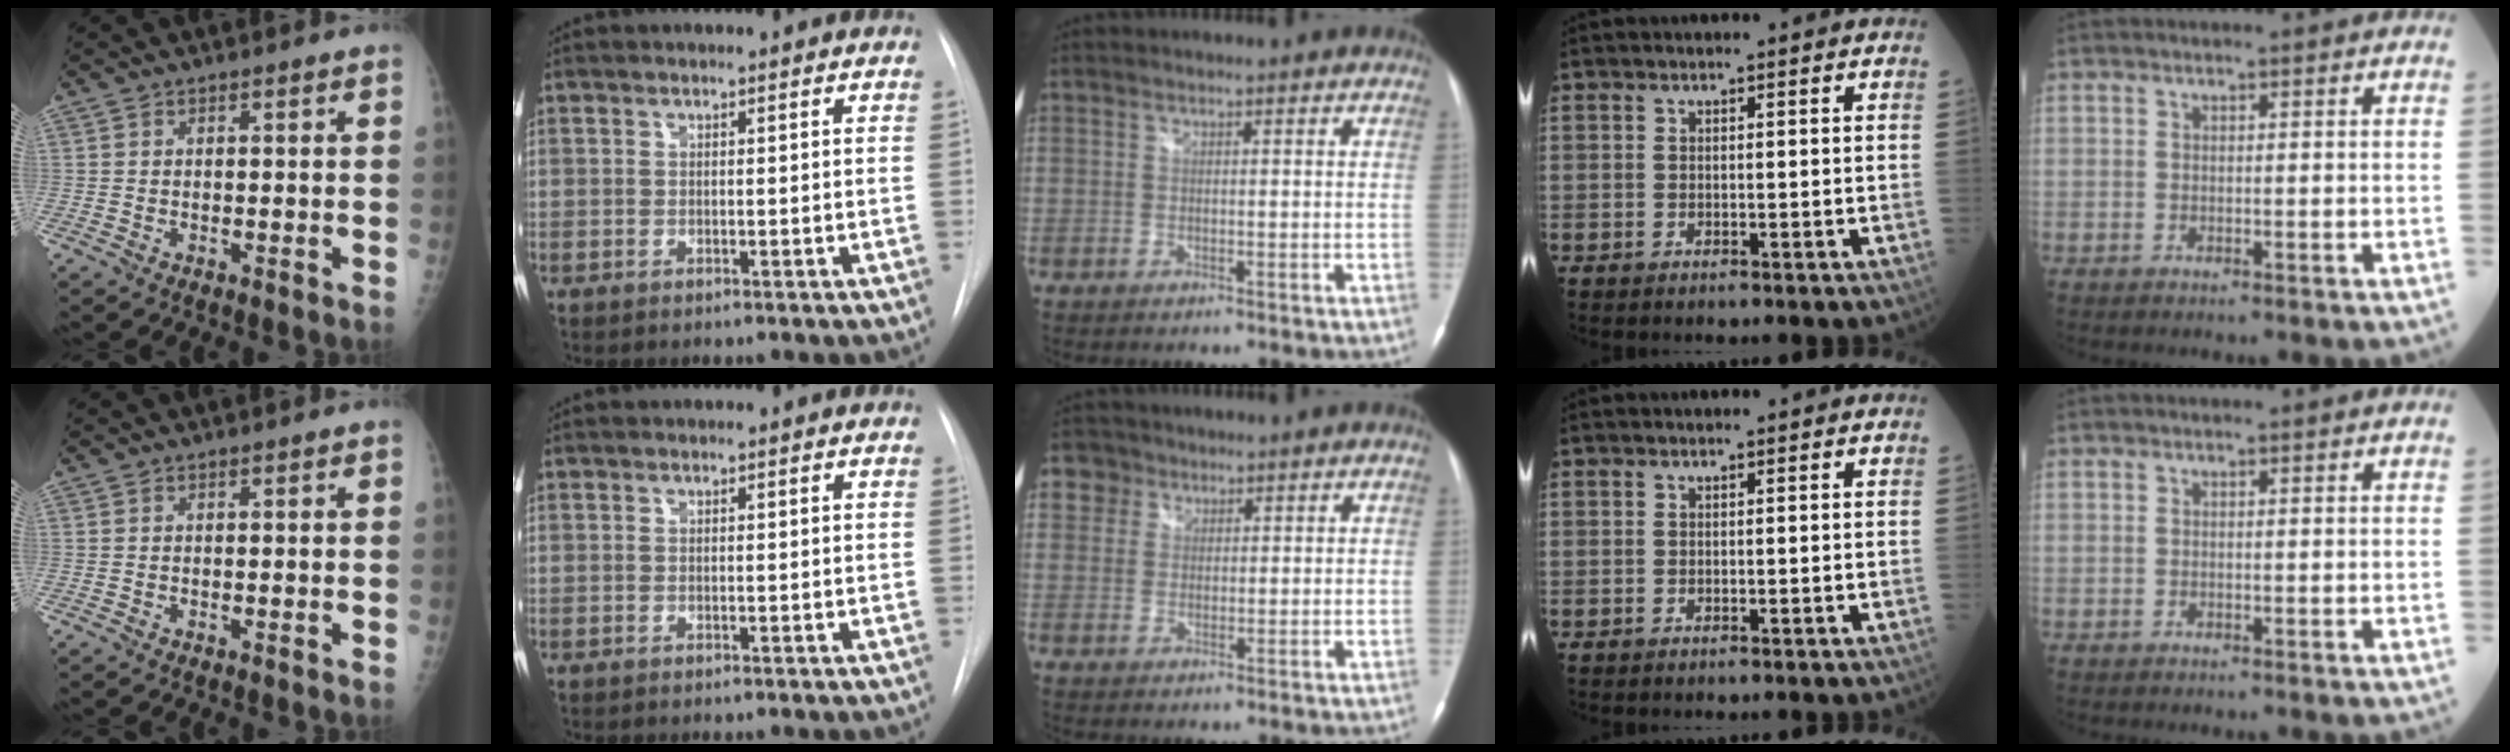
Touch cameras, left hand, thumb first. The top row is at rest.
{"middle": {"total": 3.2, "force": [1.7, 2.7, 0.1], "torque": [0.004, 0.009, 0.023]}}